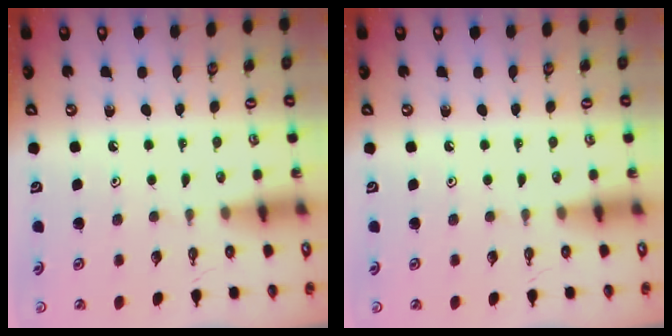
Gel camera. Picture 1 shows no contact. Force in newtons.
{"total": 0.0}